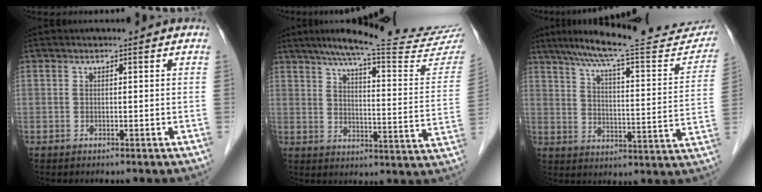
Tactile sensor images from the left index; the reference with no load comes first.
{"total": 24.2, "force": [21.8, 0.1, 10.5], "torque": [-0.148, -0.071, 0.273]}
{"total": 23.8, "force": [21.4, 2.5, 10.2], "torque": [-0.151, -0.033, 0.281]}